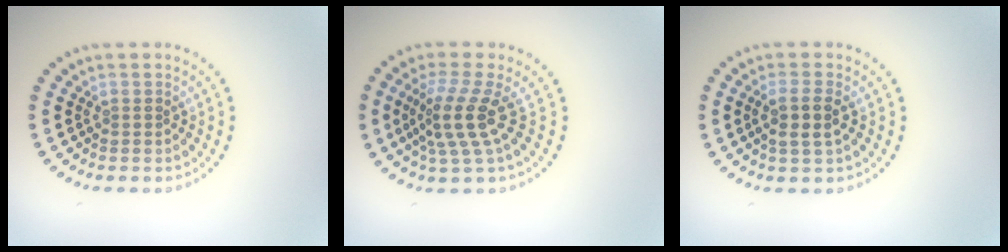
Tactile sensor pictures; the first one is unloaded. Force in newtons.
{"total": 3.8, "press": 2.8, "slide": 2.6}
{"total": 2.4, "press": 2.2, "slide": 0.9}